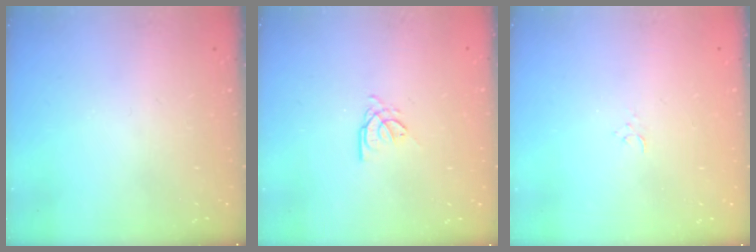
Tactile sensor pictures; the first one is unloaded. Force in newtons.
{"total": 0.9, "press": 0.8, "slide": 0.2}
{"total": 2.4, "press": 2.4, "slide": 0.3}